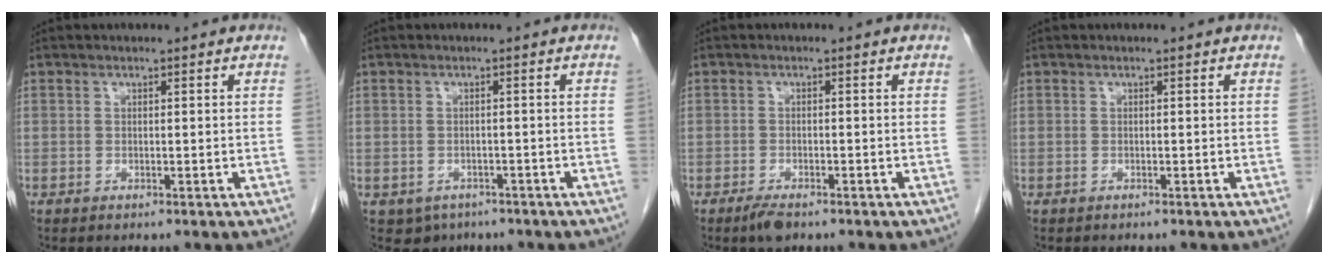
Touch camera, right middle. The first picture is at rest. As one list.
[{"total": 3.6, "force": [-2.3, 2.7, 0.6], "torque": [-0.008, 0.005, -0.027]}, {"total": 2.5, "force": [-1.8, 0.7, 1.5], "torque": [-0.035, -0.004, -0.030]}, {"total": 0.0}]